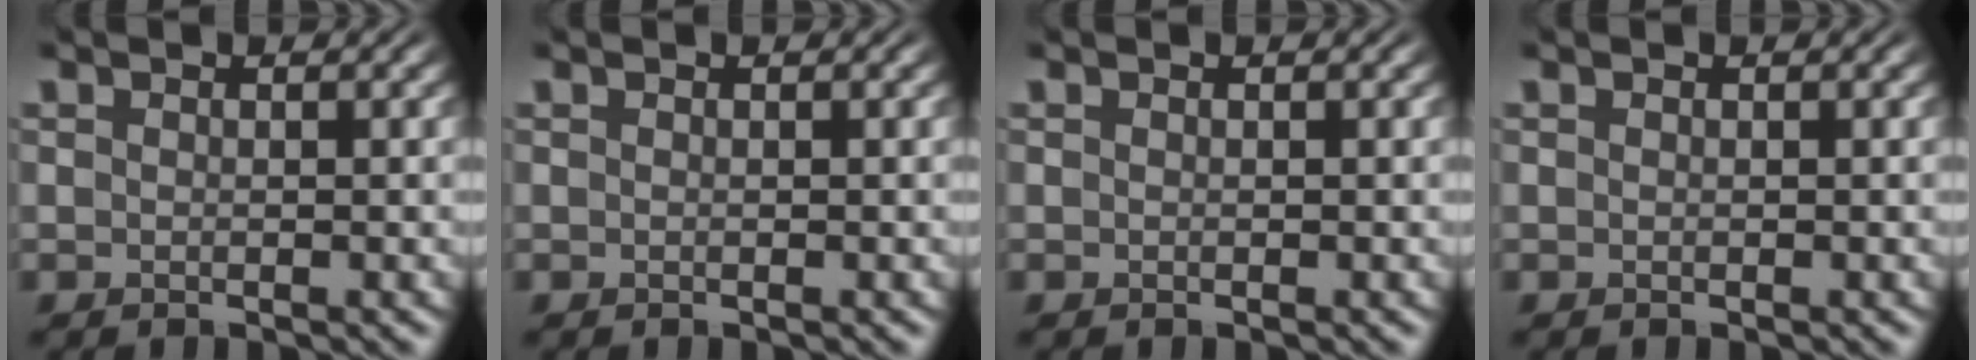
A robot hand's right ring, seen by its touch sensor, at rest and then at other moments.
{"total": 0.0}
{"total": 0.0}
{"total": 0.0}